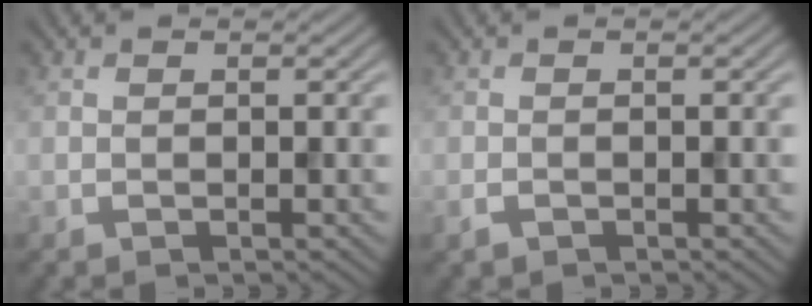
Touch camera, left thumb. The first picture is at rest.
{"total": 1.0, "force": [-0.6, 0.5, 0.5], "torque": [-0.011, -0.003, -0.012]}